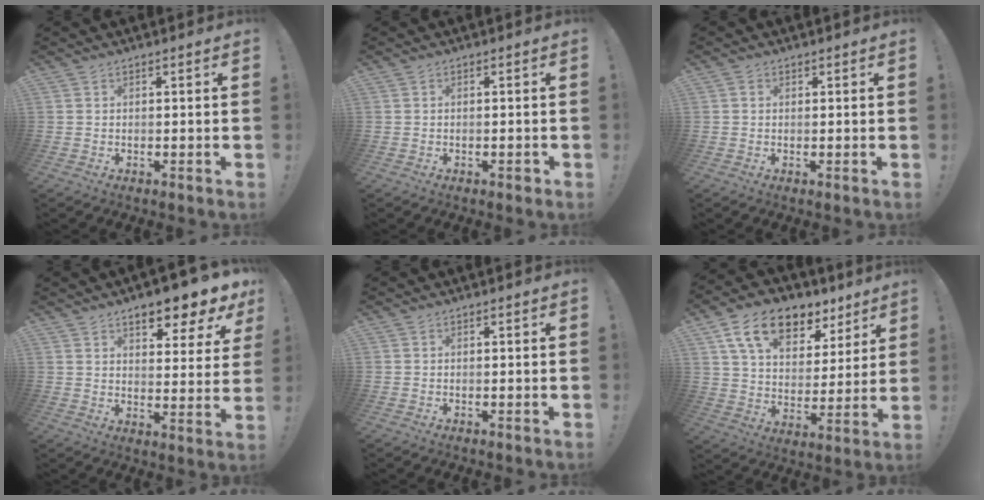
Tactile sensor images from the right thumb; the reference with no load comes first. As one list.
[{"total": 1.0, "force": [-0.5, 0.5, 0.7], "torque": [-0.007, 0.004, -0.008]}, {"total": 1.0, "force": [0.7, 0.7, 0.3], "torque": [0.002, 0.000, 0.011]}, {"total": 9.6, "force": [7.0, 2.7, 5.9], "torque": [-0.075, -0.054, 0.117]}, {"total": 0.0}, {"total": 16.7, "force": [10.3, 9.6, 9.0], "torque": [-0.160, -0.050, 0.187]}]